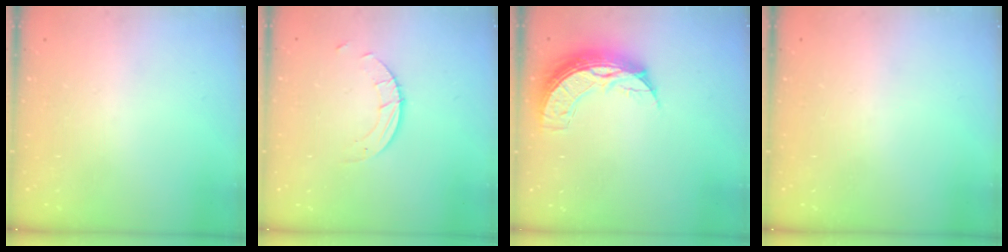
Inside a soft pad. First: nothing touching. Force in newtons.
{"total": 2.6, "press": 2.6, "slide": 0.3}
{"total": 10.5, "press": 10.5, "slide": 0.8}
{"total": 0.0}